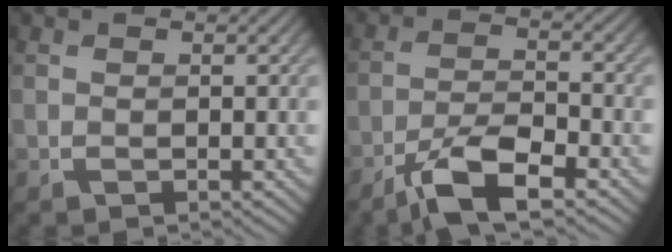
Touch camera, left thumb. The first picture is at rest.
{"total": 7.5, "force": [-4.9, 2.0, 5.3], "torque": [-0.104, 0.002, -0.093]}